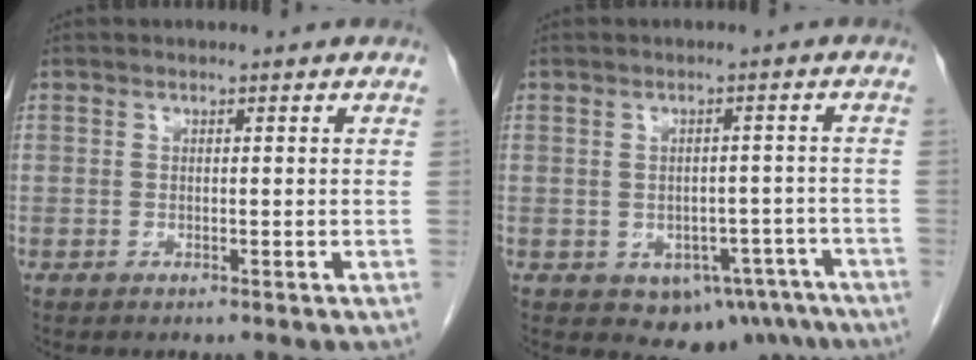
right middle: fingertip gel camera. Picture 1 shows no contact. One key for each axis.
{"total": 8.3, "fx": -5.3, "fy": 5.3, "fz": 3.6, "tx": -0.021, "ty": 0.018, "tz": -0.067}